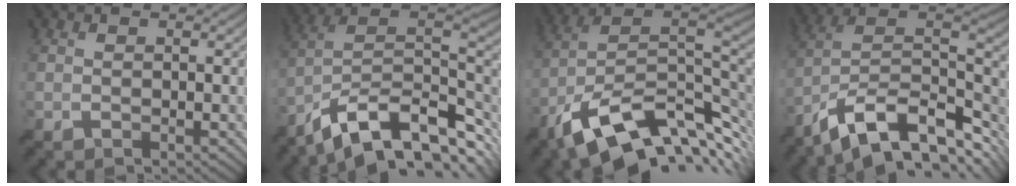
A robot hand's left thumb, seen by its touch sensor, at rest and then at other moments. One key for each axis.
{"total": 15.2, "fx": -7.5, "fy": 7.0, "fz": 11.2, "tx": -0.229, "ty": -0.004, "tz": -0.128}
{"total": 15.7, "fx": -6.2, "fy": 7.7, "fz": 12.2, "tx": -0.243, "ty": -0.001, "tz": -0.114}
{"total": 15.5, "fx": -8.9, "fy": 6.9, "fz": 10.7, "tx": -0.227, "ty": -0.006, "tz": -0.149}